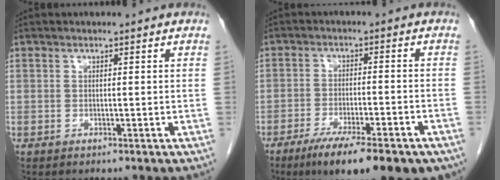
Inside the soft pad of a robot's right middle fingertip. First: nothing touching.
{"total": 15.7, "force": [-10.8, 3.3, 10.9], "torque": [-0.124, -0.017, -0.159]}